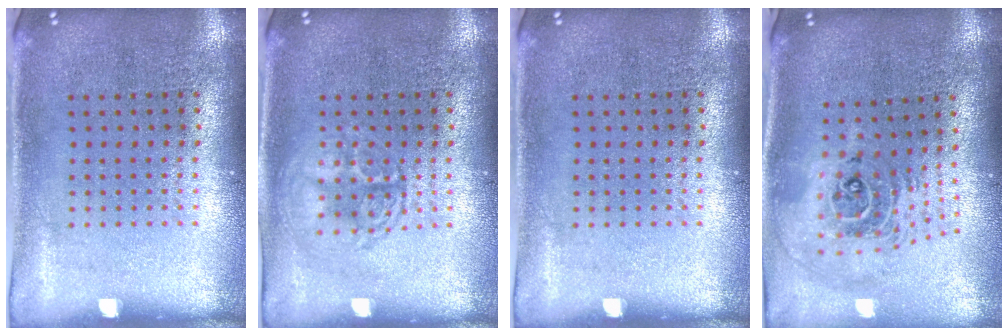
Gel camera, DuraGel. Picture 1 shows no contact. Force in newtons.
{"total": 2.5, "press": 2.4, "slide": 0.3}
{"total": 0.0}
{"total": 2.3, "press": 1.8, "slide": 1.5}